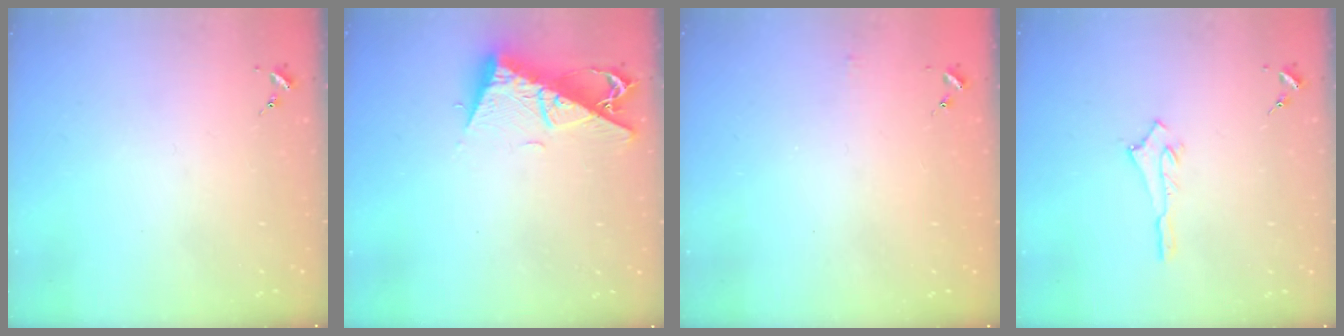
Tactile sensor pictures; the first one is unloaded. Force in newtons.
{"total": 13.5, "press": 13.5, "slide": 1.1}
{"total": 3.2, "press": 3.2, "slide": 0.3}
{"total": 2.7, "press": 2.7, "slide": 0.1}